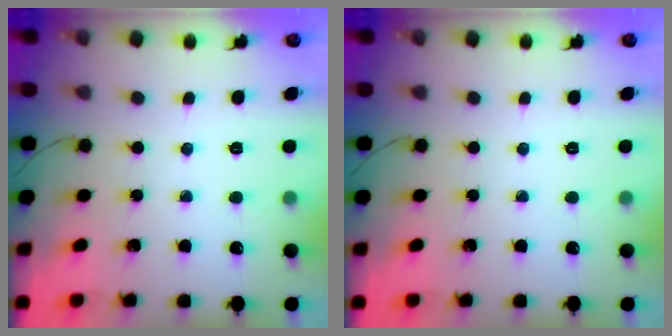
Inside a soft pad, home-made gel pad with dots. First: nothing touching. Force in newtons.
{"total": 0.0}